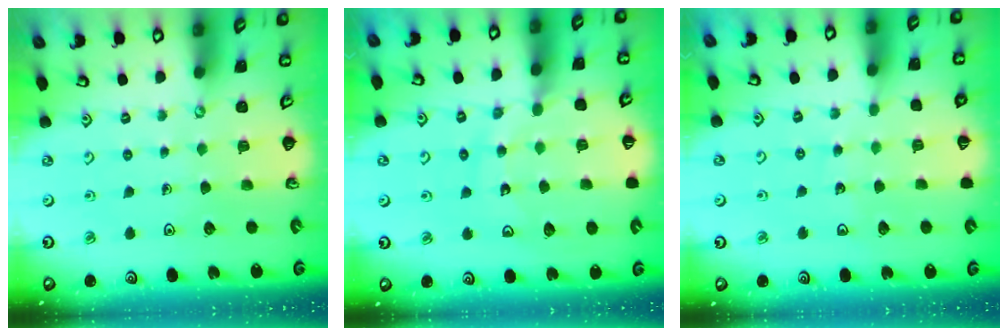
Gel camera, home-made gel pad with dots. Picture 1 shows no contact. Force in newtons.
{"total": 11.5, "press": 11.4, "slide": 1.2}
{"total": 4.9, "press": 4.9, "slide": 0.4}